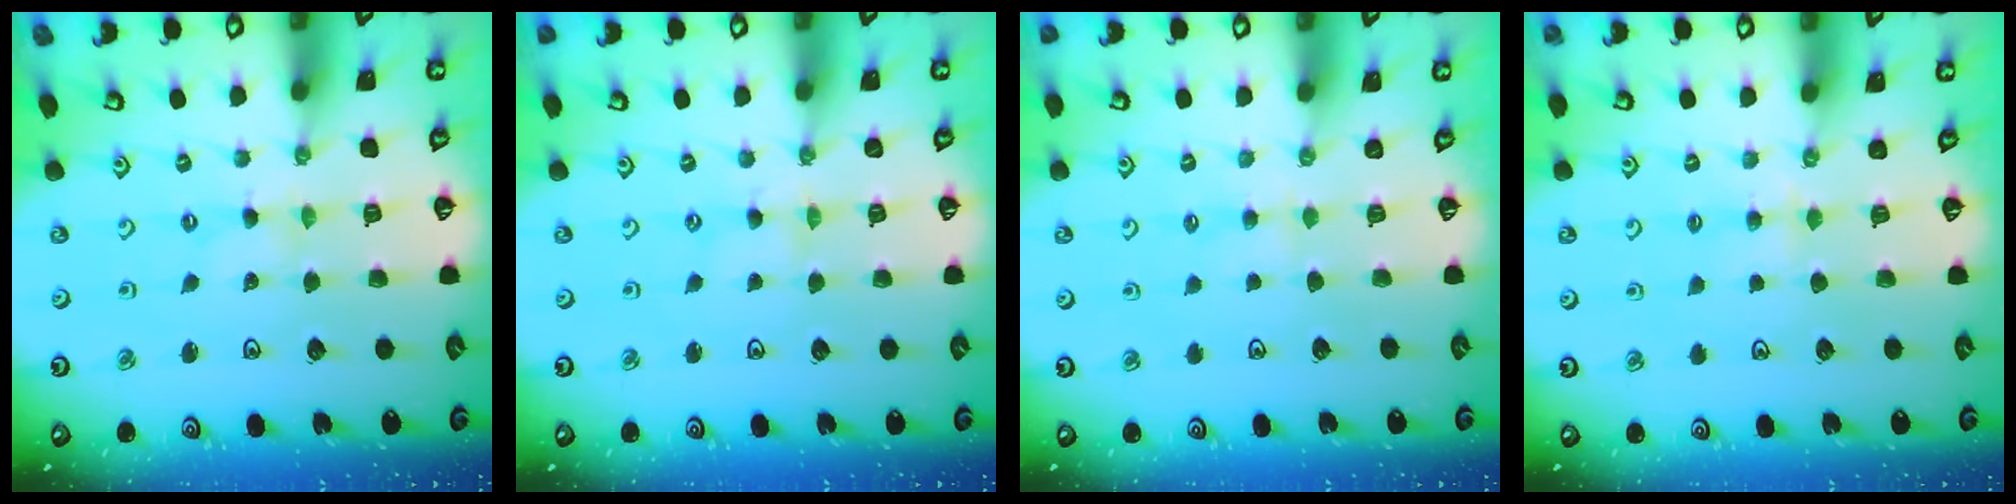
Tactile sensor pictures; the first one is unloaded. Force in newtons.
{"total": 0.0}
{"total": 1.8, "press": 1.8, "slide": 0.4}
{"total": 4.2, "press": 4.1, "slide": 0.7}